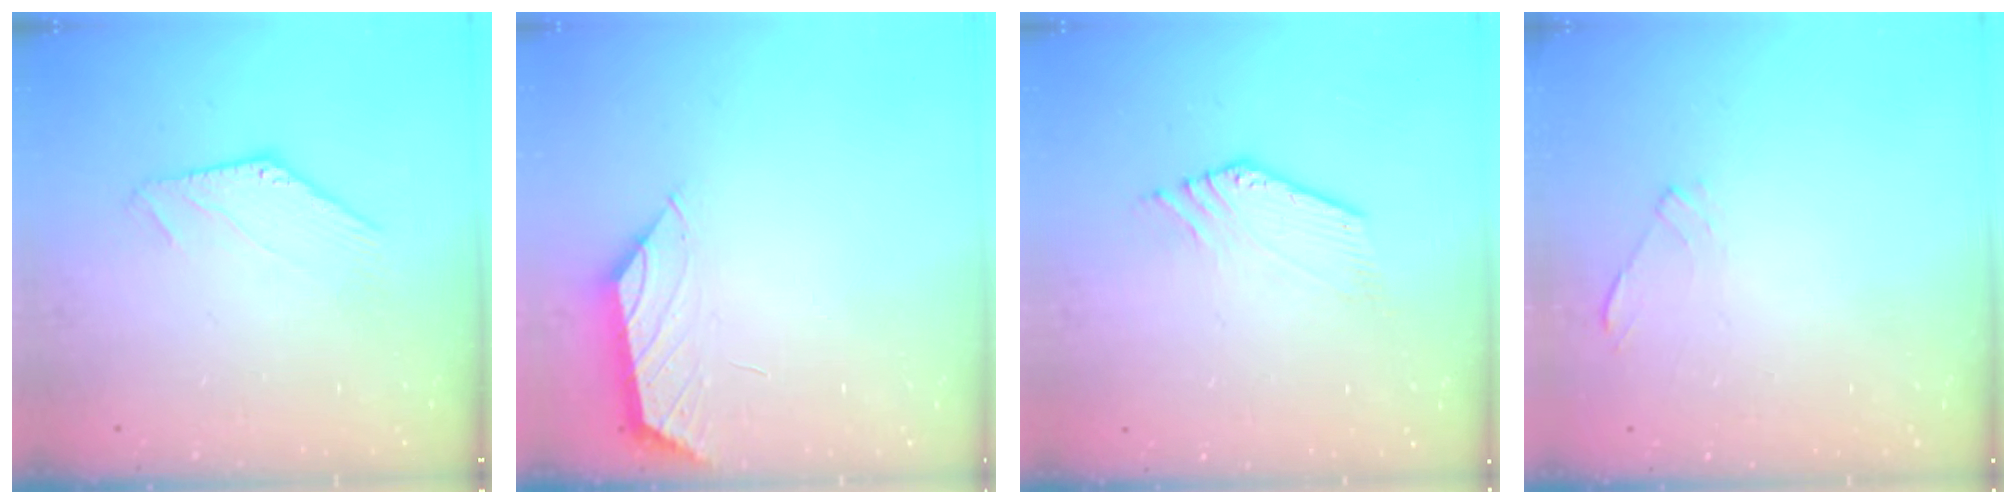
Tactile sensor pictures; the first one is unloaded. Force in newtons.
{"total": 1.1, "press": 1.0, "slide": 0.4}
{"total": 2.7, "press": 2.6, "slide": 0.5}
{"total": 0.6, "press": 0.5, "slide": 0.2}